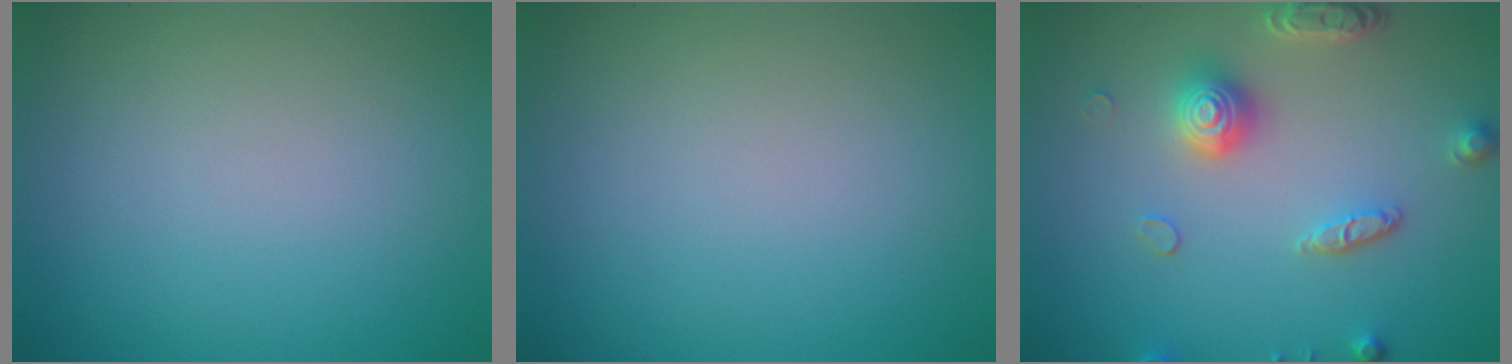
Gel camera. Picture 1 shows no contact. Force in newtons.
{"total": 0.0}
{"total": 4.1, "press": 3.5, "slide": 2.0}